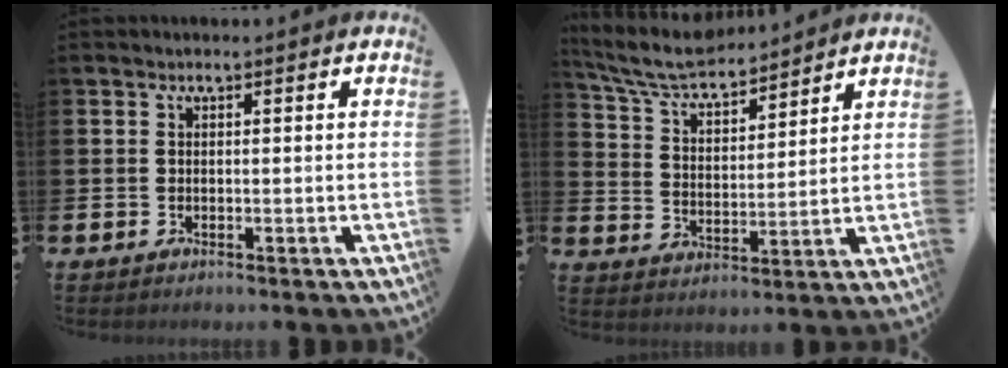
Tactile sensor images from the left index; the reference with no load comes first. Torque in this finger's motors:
{"motor_torque": [0.56, -0.92, 0.45, 0.16]}